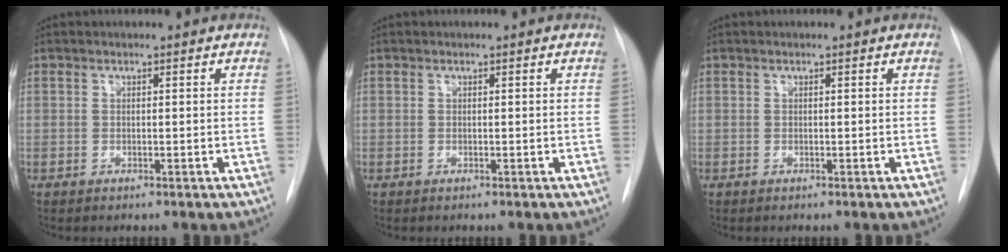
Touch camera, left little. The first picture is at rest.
{"total": 0.0}
{"total": 0.0}